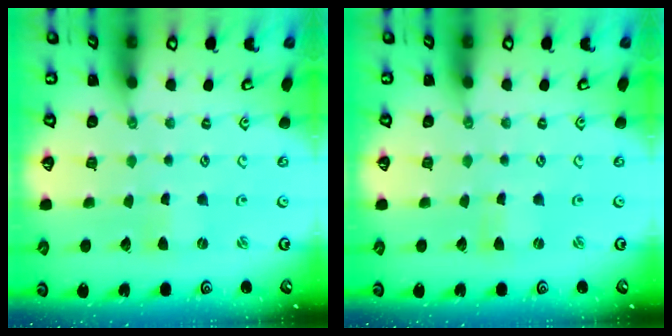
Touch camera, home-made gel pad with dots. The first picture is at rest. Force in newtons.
{"total": 0.0}